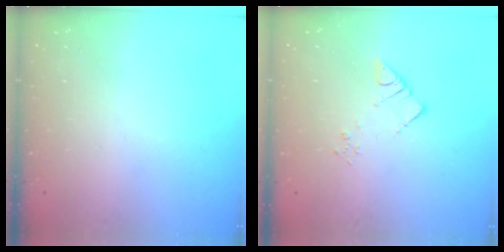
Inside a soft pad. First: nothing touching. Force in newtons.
{"total": 3.9, "press": 3.9, "slide": 0.2}